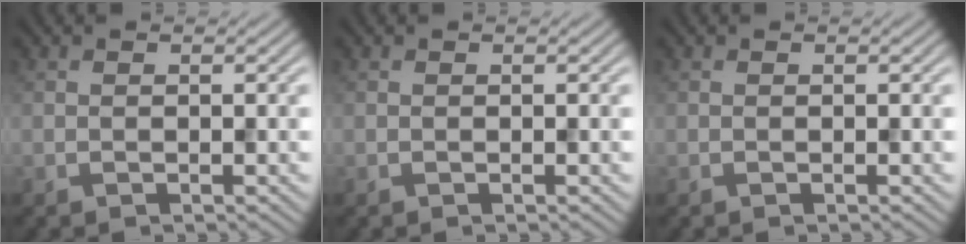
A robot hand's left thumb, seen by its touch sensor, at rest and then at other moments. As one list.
[{"total": 0.0}, {"total": 0.0}]